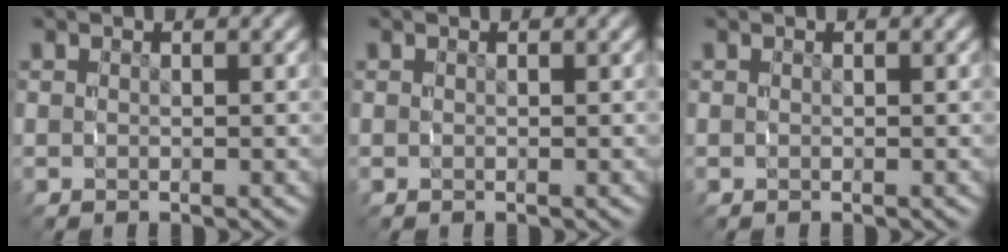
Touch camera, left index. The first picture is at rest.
{"total": 0.0}
{"total": 0.0}